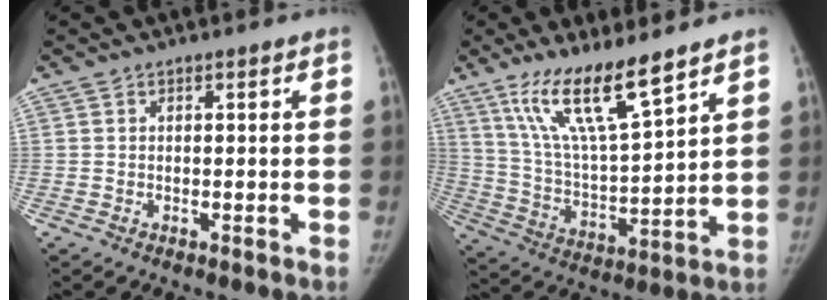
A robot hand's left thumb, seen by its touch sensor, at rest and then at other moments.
{"total": 15.0, "force": [10.3, 2.6, 10.6], "torque": [-0.187, -0.060, 0.207]}